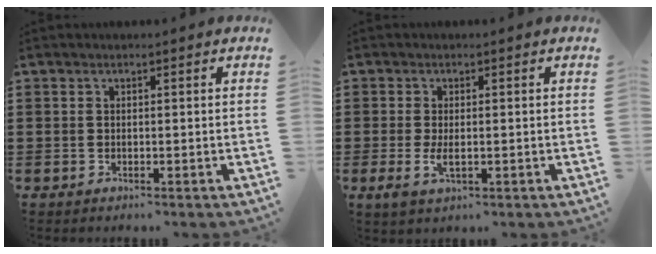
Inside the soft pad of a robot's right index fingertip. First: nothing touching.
{"total": 3.0, "force": [-0.3, 1.3, 2.7], "torque": [-0.063, -0.005, -0.009]}